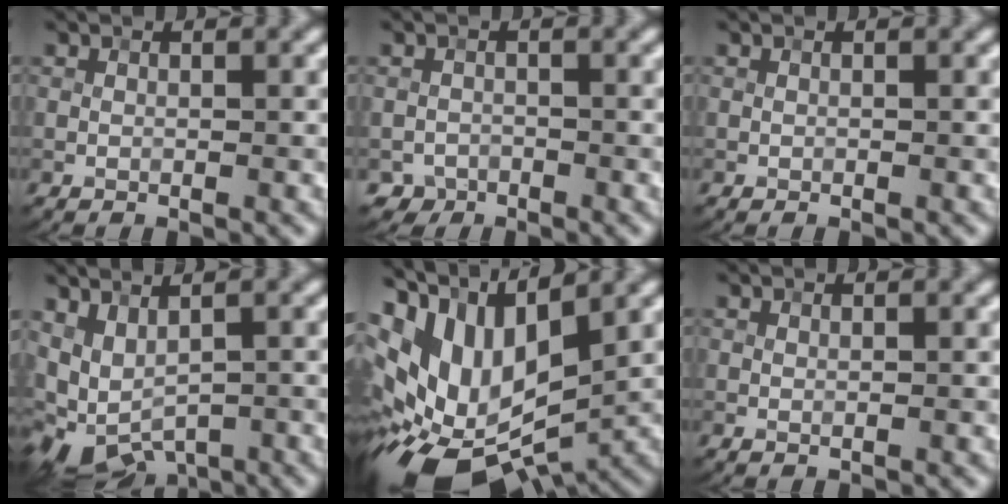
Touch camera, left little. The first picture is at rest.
{"total": 1.4, "force": [-0.9, 1.0, 0.1], "torque": [0.002, -0.001, -0.020]}
{"total": 0.0}
{"total": 5.4, "force": [-1.2, 3.1, 4.3], "torque": [-0.083, -0.018, -0.006]}
{"total": 12.8, "force": [0.2, 8.1, 9.8], "torque": [-0.196, -0.006, 0.007]}
{"total": 0.0}